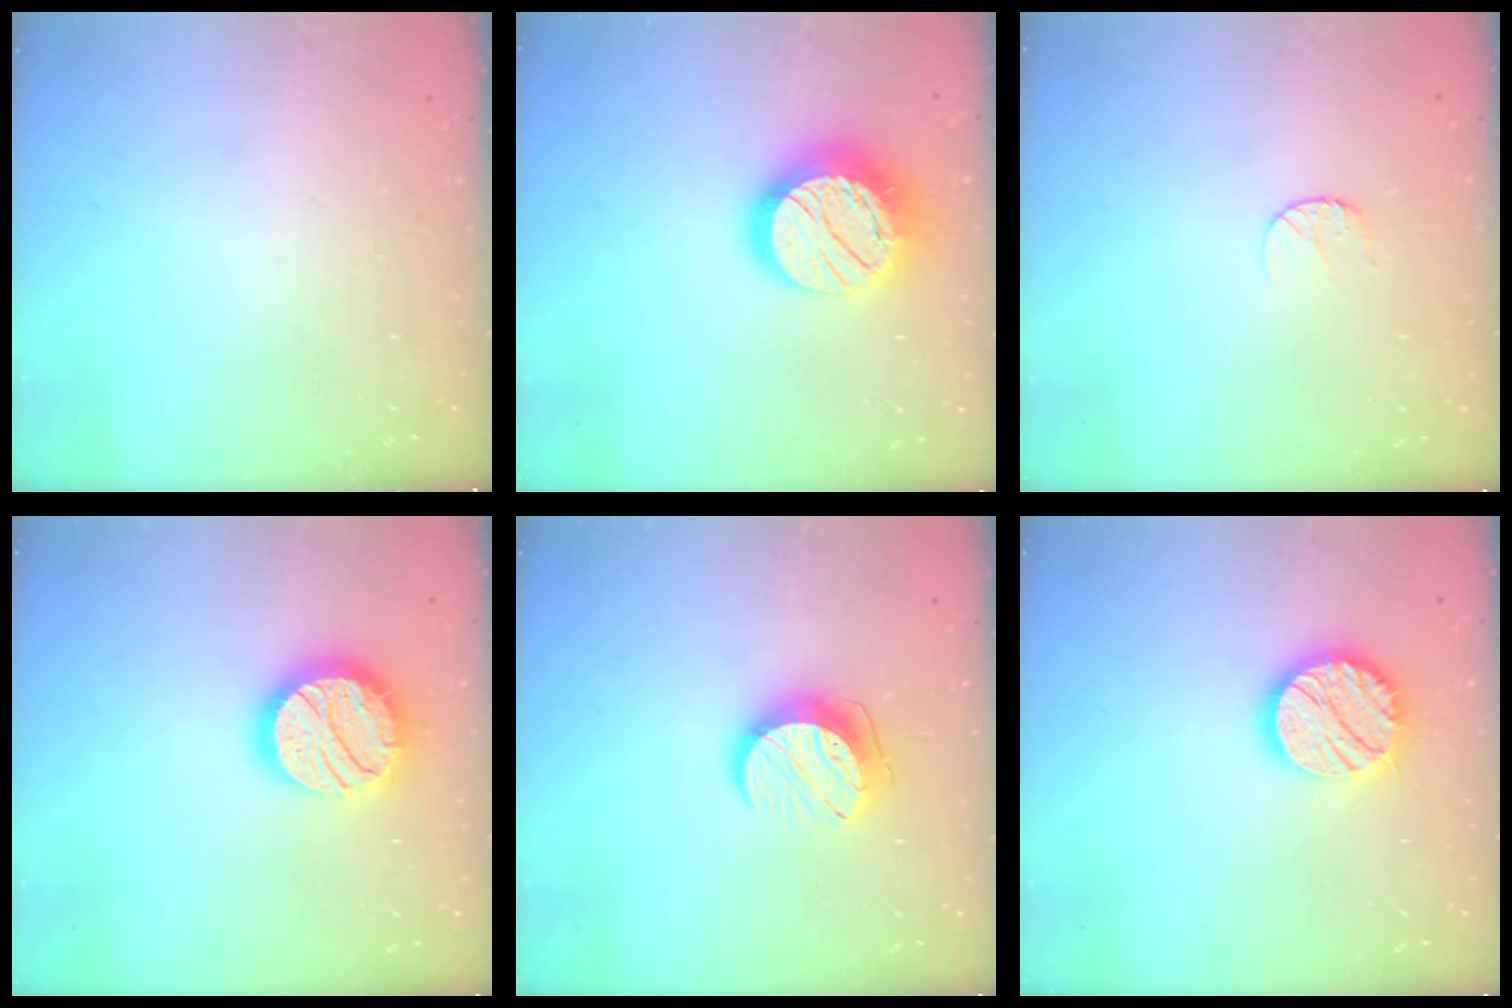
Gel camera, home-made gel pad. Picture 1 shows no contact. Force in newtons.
{"total": 18.2, "press": 18.1, "slide": 1.1}
{"total": 5.0, "press": 4.9, "slide": 0.5}
{"total": 20.2, "press": 20.2, "slide": 1.7}
{"total": 11.2, "press": 11.2, "slide": 0.6}
{"total": 14.8, "press": 14.7, "slide": 0.9}